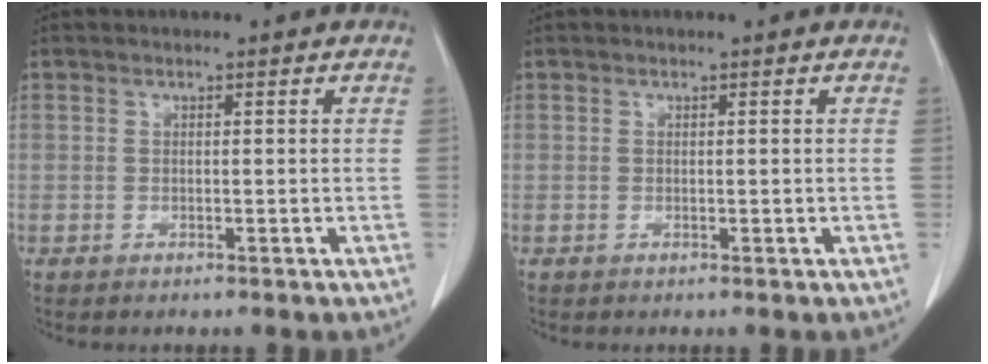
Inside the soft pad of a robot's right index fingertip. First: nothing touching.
{"total": 0.0}